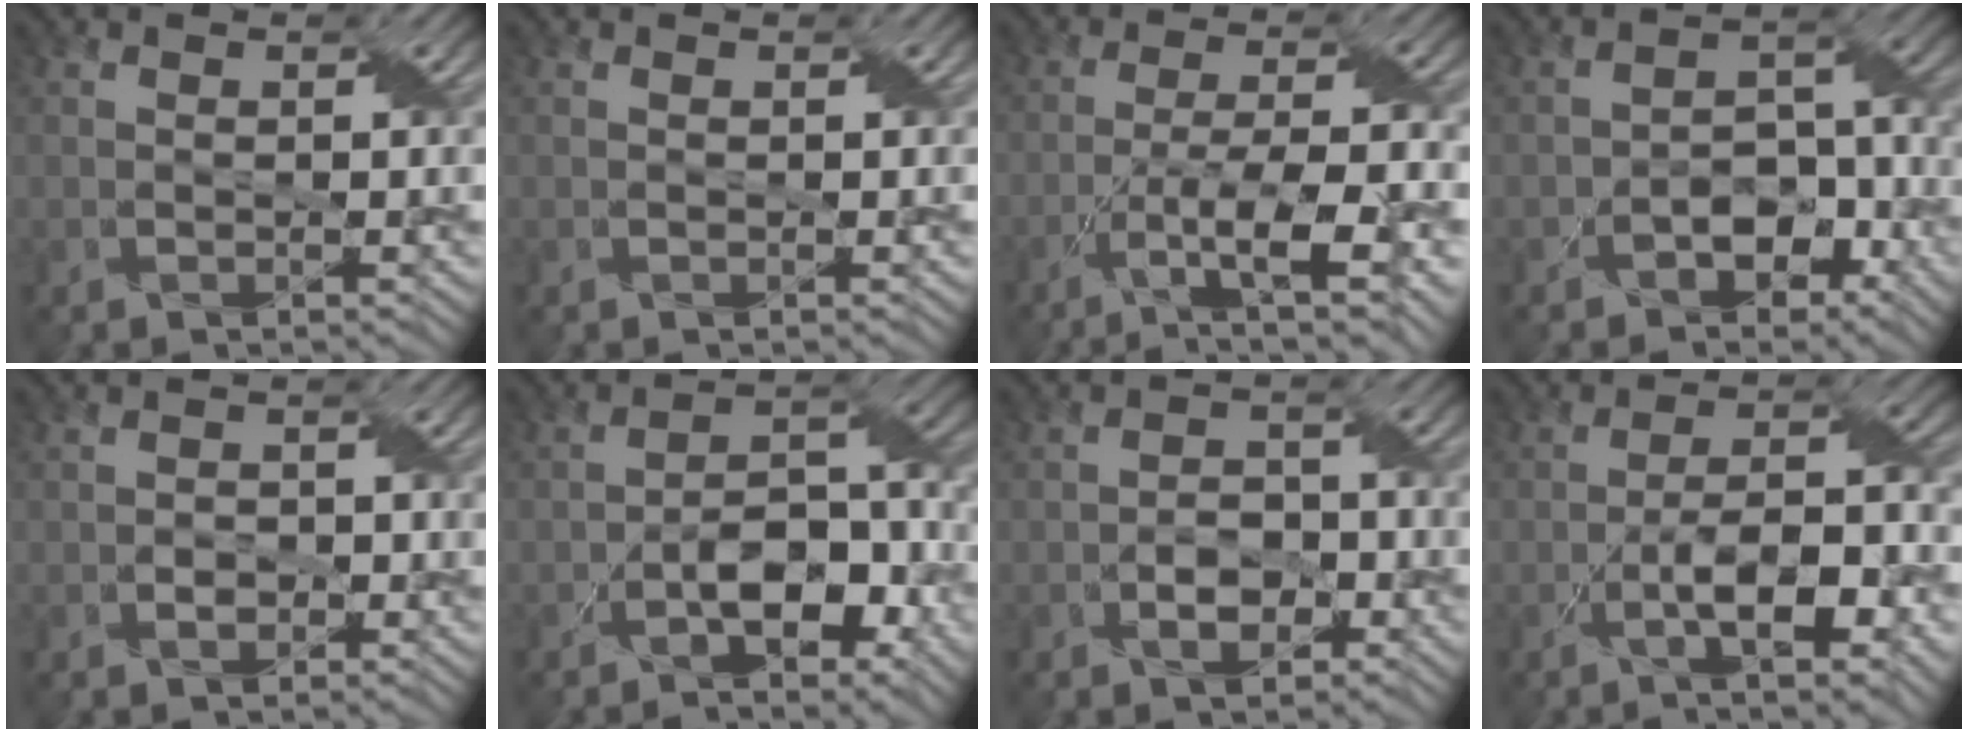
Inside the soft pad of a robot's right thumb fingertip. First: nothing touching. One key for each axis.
{"total": 0.0}
{"total": 10.3, "fx": -4.6, "fy": 2.8, "fz": 8.7, "tx": -0.160, "ty": -0.004, "tz": -0.074}
{"total": 6.2, "fx": -3.4, "fy": 3.9, "fz": 3.6, "tx": -0.050, "ty": 0.005, "tz": -0.060}
{"total": 1.8, "fx": -0.8, "fy": 1.3, "fz": 1.0, "tx": -0.014, "ty": 0.000, "tz": -0.011}
{"total": 7.7, "fx": -3.6, "fy": 3.7, "fz": 5.8, "tx": -0.086, "ty": 0.012, "tz": -0.066}
{"total": 4.0, "fx": -1.9, "fy": 2.4, "fz": 2.5, "tx": -0.041, "ty": 0.004, "tz": -0.033}
{"total": 9.7, "fx": -3.6, "fy": 3.1, "fz": 8.5, "tx": -0.140, "ty": 0.008, "tz": -0.061}